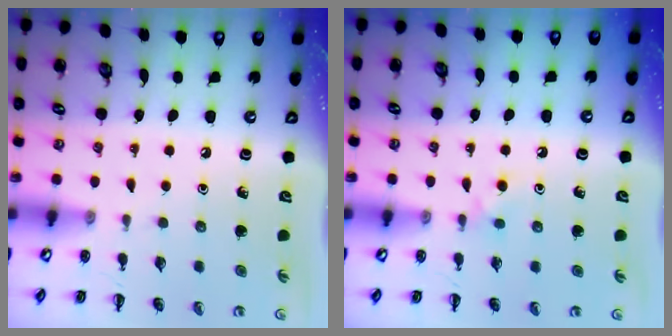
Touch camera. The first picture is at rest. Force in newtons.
{"total": 2.8, "press": 2.6, "slide": 1.2}